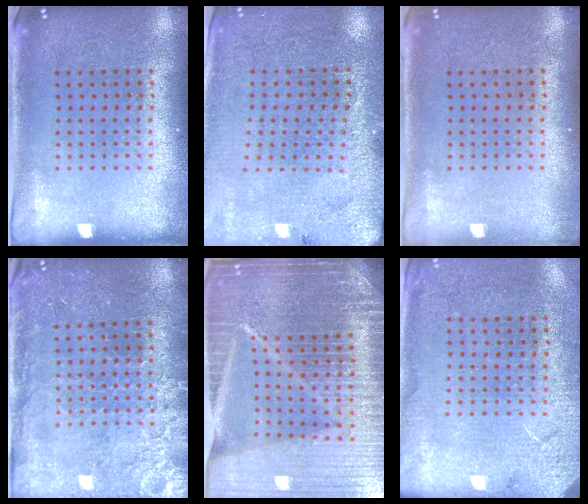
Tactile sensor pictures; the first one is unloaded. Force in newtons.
{"total": 2.7, "press": 2.7, "slide": 0.3}
{"total": 0.8, "press": 0.7, "slide": 0.4}
{"total": 3.3, "press": 3.1, "slide": 1.1}
{"total": 7.2, "press": 6.1, "slide": 3.8}
{"total": 2.6, "press": 2.5, "slide": 0.7}